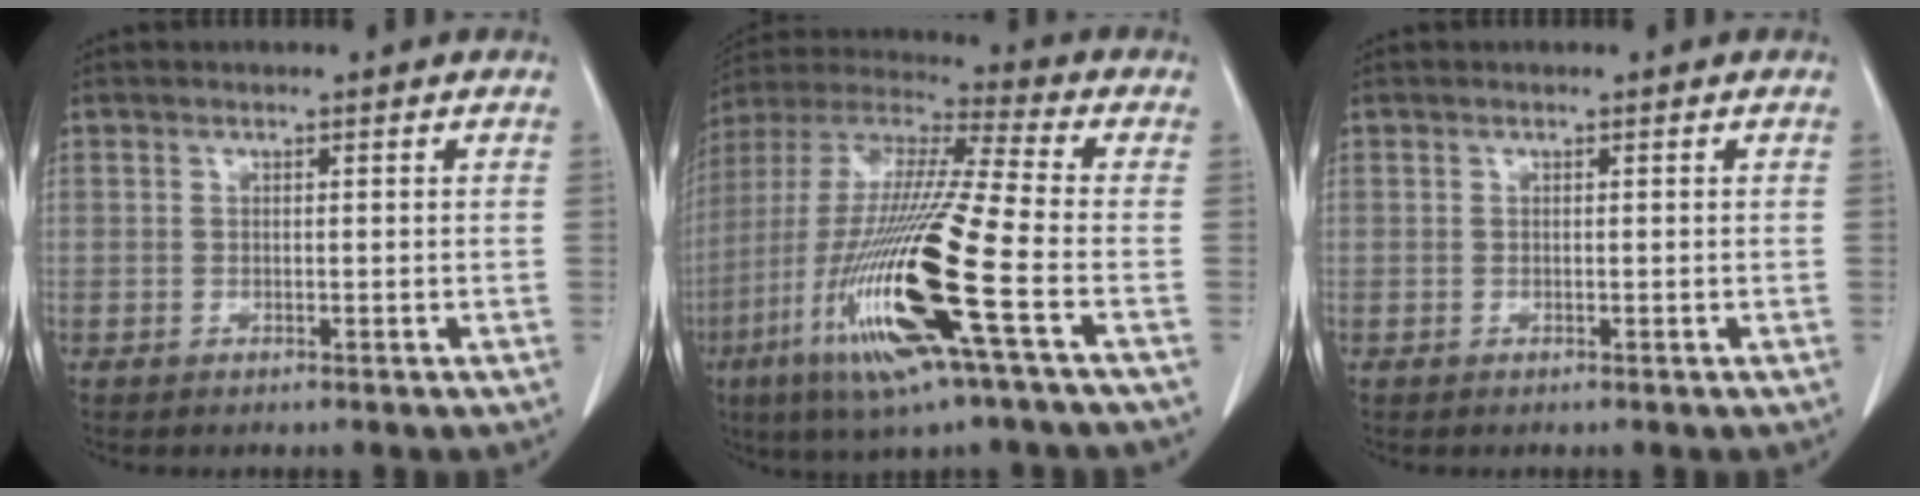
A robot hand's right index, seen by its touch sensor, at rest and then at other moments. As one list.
[{"total": 21.8, "force": [-7.7, 0.8, 20.4], "torque": [-0.440, -0.037, -0.152]}, {"total": 0.0}]